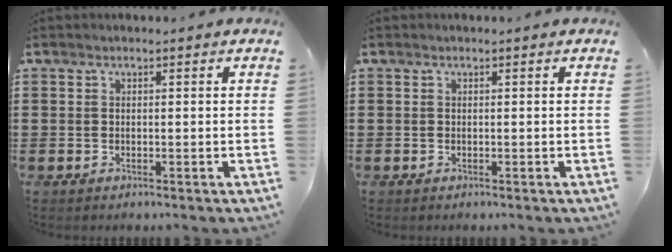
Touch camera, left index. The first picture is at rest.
{"total": 0.0}